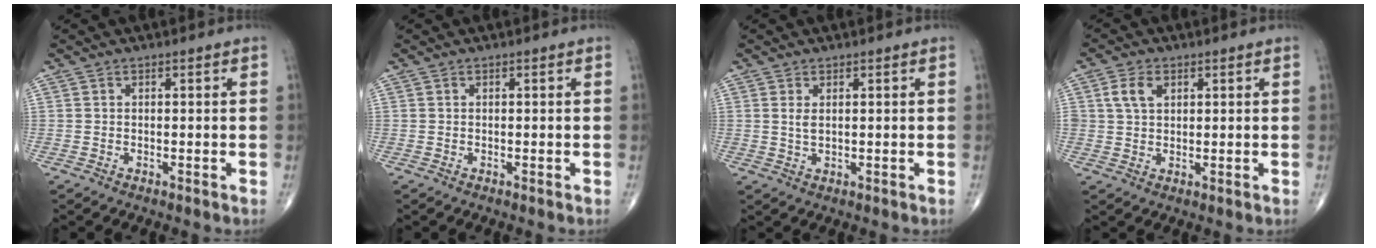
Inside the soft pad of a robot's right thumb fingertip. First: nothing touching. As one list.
[{"total": 0.0}, {"total": 1.8, "force": [0.6, 0.8, 1.5], "torque": [-0.028, -0.004, 0.015]}, {"total": 4.4, "force": [1.7, 2.9, 2.9], "torque": [-0.049, 0.001, 0.032]}]